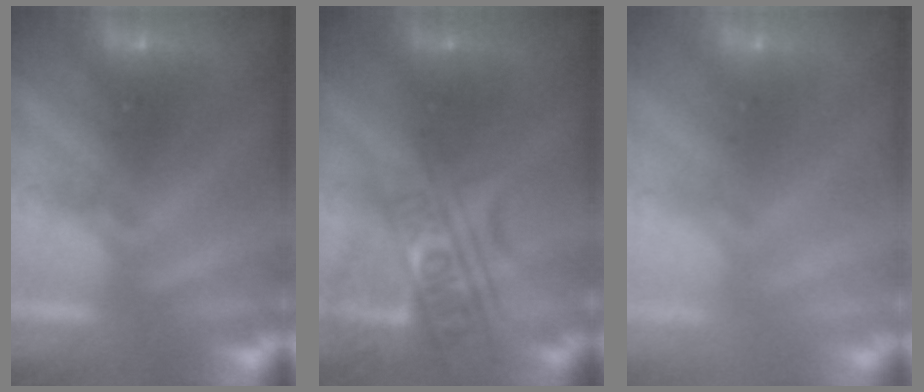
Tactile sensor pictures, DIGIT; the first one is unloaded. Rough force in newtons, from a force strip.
{"total": 2.4}
{"total": 7.4}